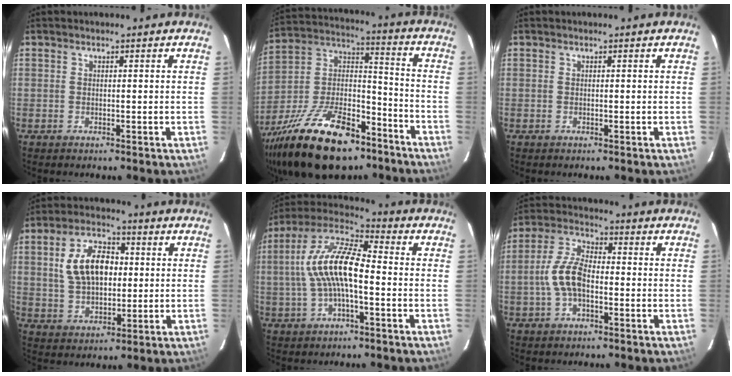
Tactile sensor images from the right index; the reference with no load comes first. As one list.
[{"total": 26.9, "force": [-17.6, 12.6, 16.1], "torque": [-0.321, 0.005, -0.281]}, {"total": 0.0}, {"total": 11.7, "force": [1.9, 7.0, 9.2], "torque": [-0.176, 0.021, 0.040]}, {"total": 13.3, "force": [-1.5, 4.5, 12.4], "torque": [-0.246, 0.017, -0.032]}, {"total": 8.3, "force": [-1.9, 4.1, 7.0], "torque": [-0.148, 0.013, -0.036]}]